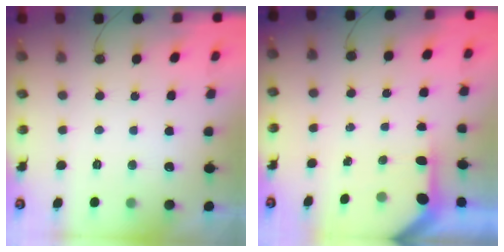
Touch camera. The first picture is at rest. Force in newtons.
{"total": 3.1, "press": 3.1, "slide": 0.2}